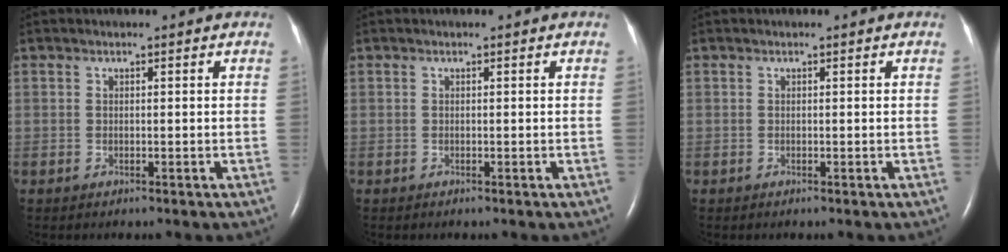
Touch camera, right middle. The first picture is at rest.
{"total": 0.0}
{"total": 0.0}